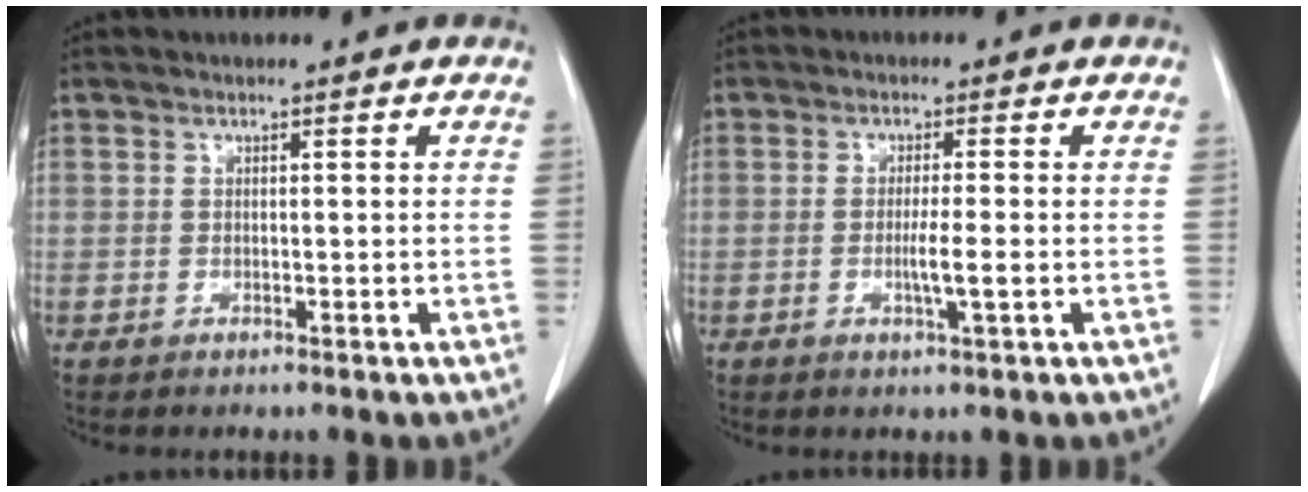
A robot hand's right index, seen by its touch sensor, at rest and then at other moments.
{"total": 3.3, "force": [-0.7, -0.2, 3.3], "torque": [-0.058, -0.006, -0.012]}